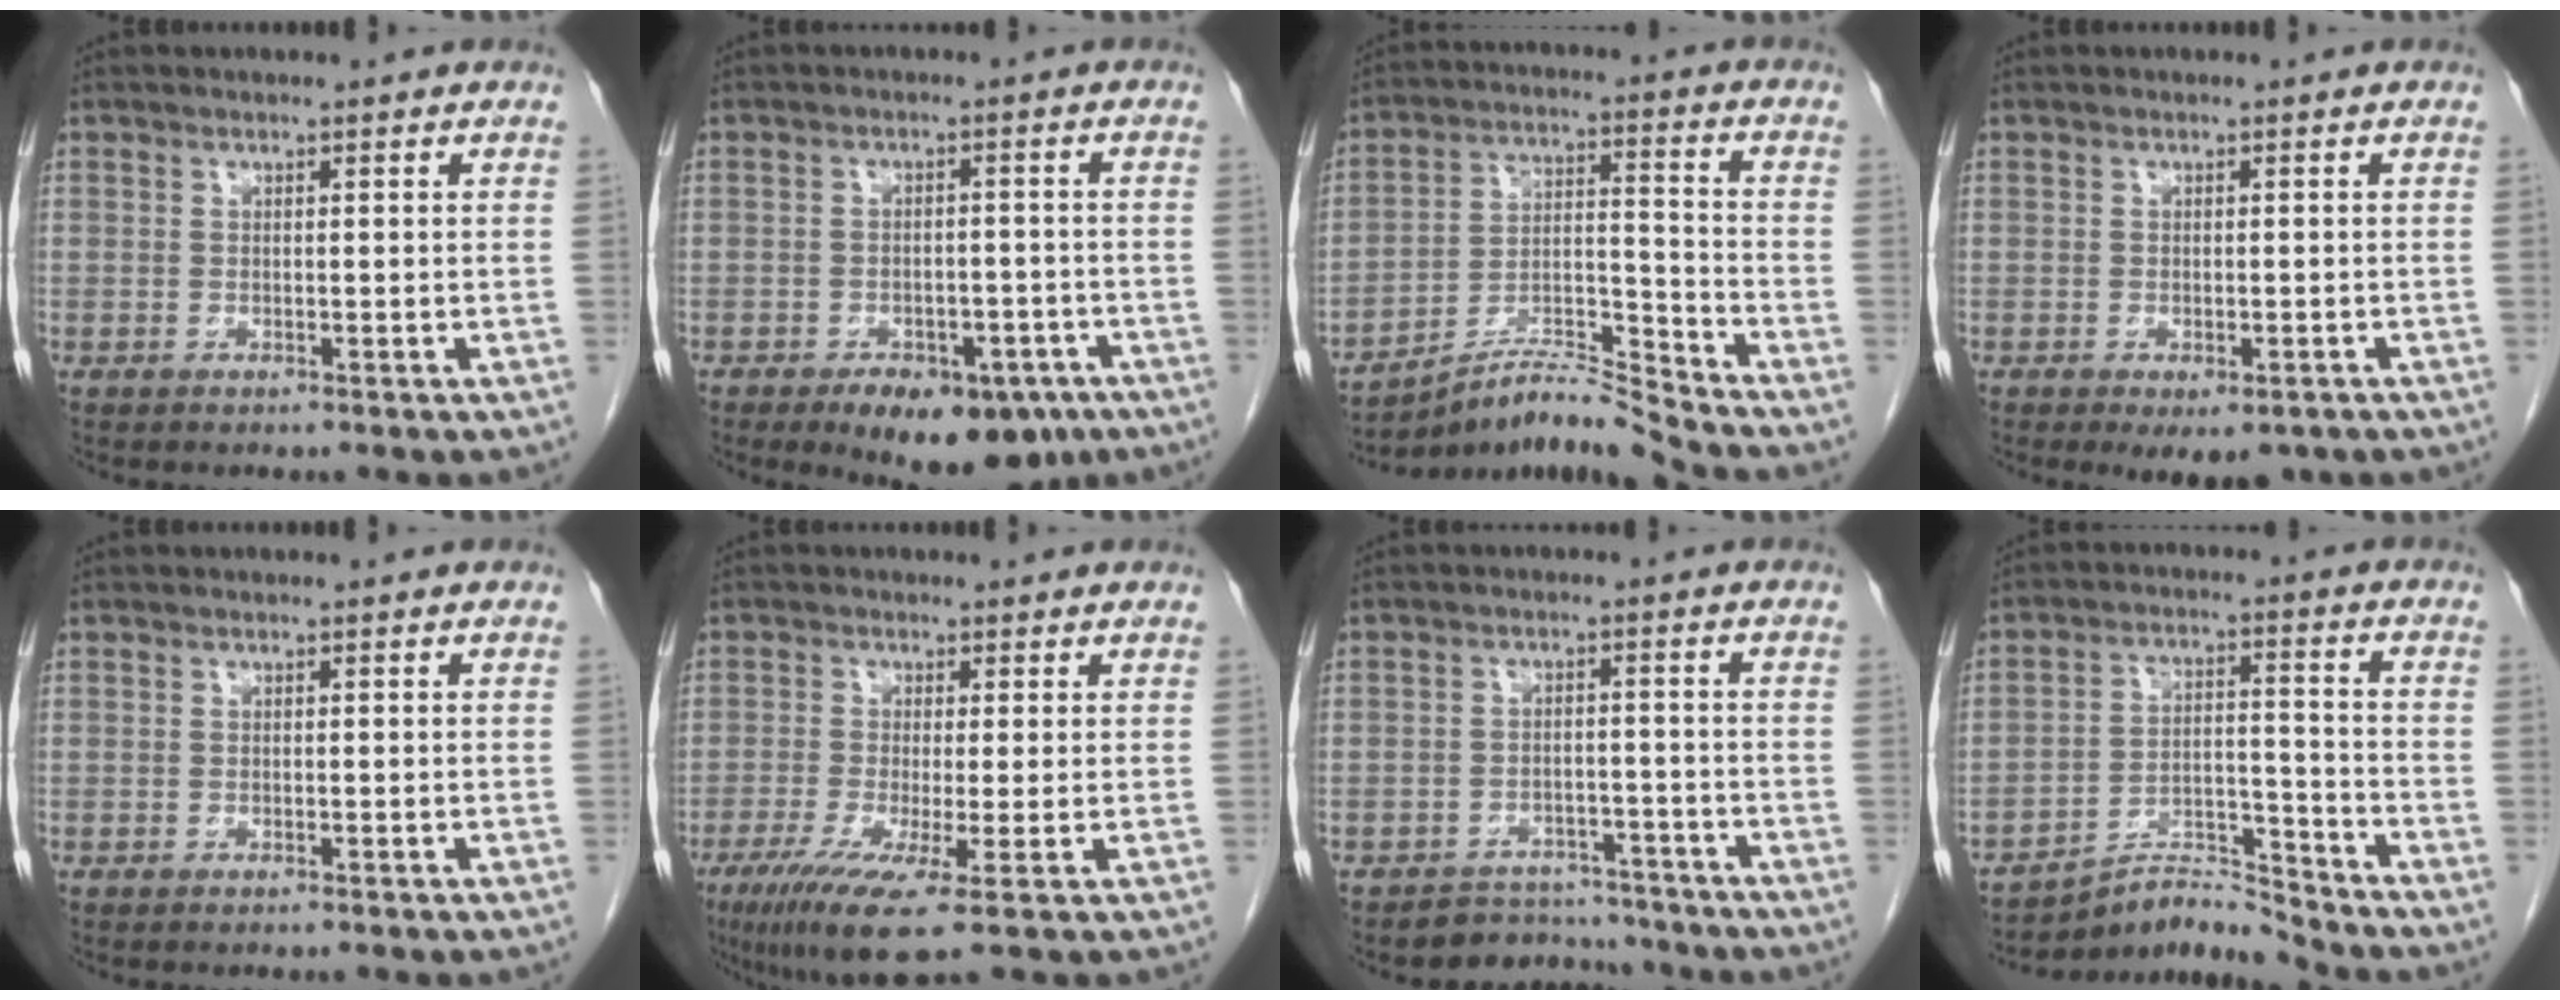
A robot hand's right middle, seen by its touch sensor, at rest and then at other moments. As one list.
[{"total": 11.3, "force": [-7.4, 5.6, 6.5], "torque": [-0.078, 0.003, -0.099]}, {"total": 9.9, "force": [-9.4, -2.2, 2.1], "torque": [-0.043, 0.019, -0.168]}, {"total": 4.5, "force": [-2.9, 2.0, 2.8], "torque": [-0.034, -0.007, -0.033]}, {"total": 0.0}, {"total": 8.1, "force": [-3.9, 0.4, 7.1], "torque": [-0.124, -0.025, -0.067]}, {"total": 5.1, "force": [-4.6, 1.9, -0.9], "torque": [0.017, 0.019, -0.071]}, {"total": 7.3, "force": [-7.1, -1.5, -0.8], "torque": [0.007, 0.023, -0.125]}]